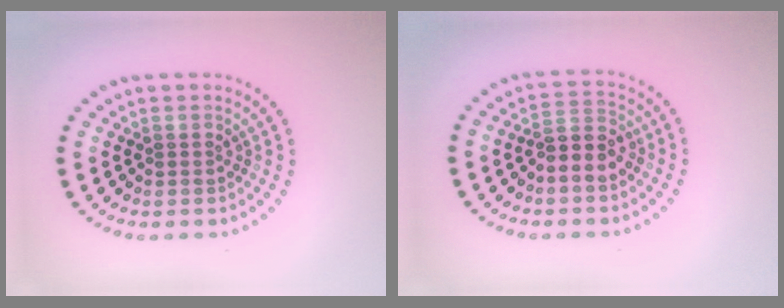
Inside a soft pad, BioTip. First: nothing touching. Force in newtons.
{"total": 2.9, "press": 2.7, "slide": 1.1}